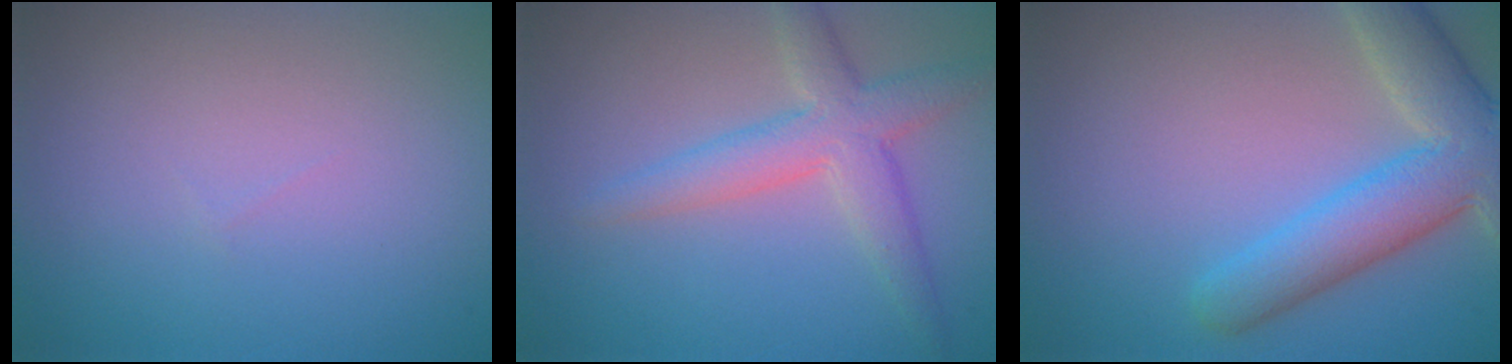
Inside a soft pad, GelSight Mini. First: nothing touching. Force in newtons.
{"total": 4.3, "press": 4.3, "slide": 0.1}
{"total": 7.2, "press": 7.2, "slide": 0.5}